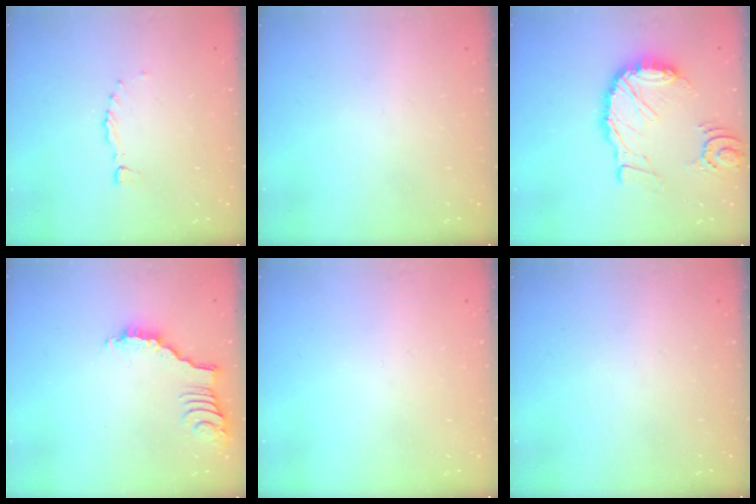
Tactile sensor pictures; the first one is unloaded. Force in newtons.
{"total": 0.0}
{"total": 17.1, "press": 17.0, "slide": 2.2}
{"total": 3.0, "press": 3.0, "slide": 0.4}
{"total": 0.0}
{"total": 0.0}